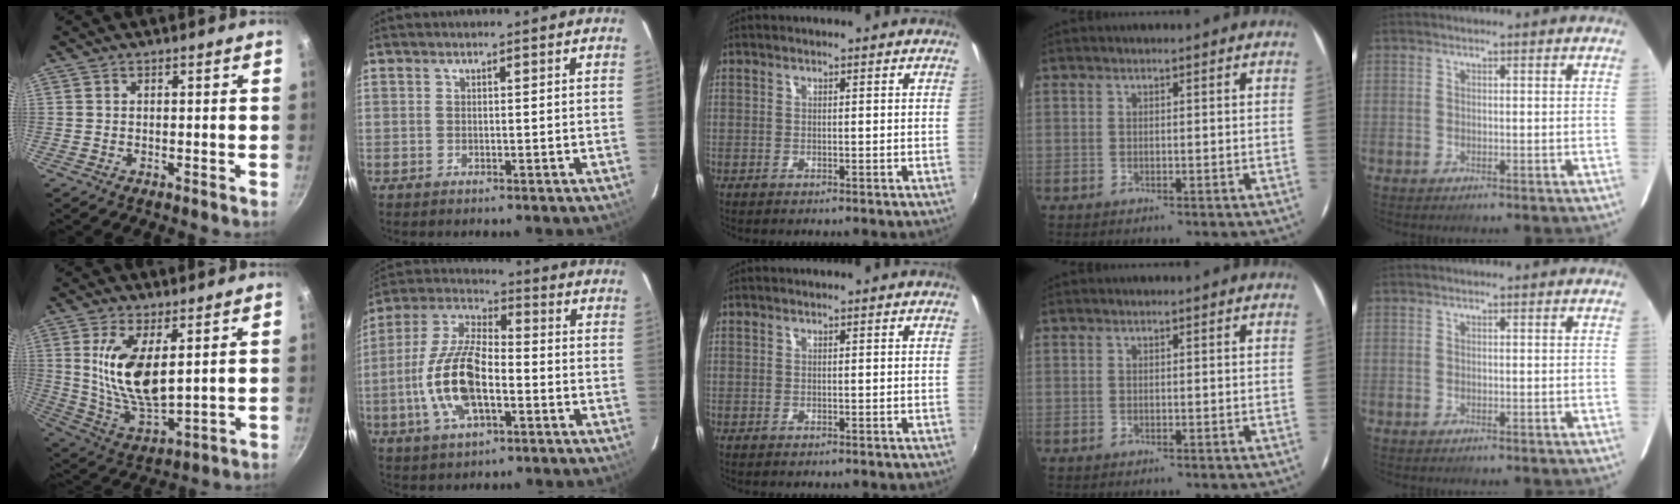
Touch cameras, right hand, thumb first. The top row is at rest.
{"thumb": {"total": 13.7, "force": [3.4, 5.9, 11.8], "torque": [-0.223, -0.033, 0.075]}, "index": {"total": 15.1, "force": [-4.0, 6.4, 13.1], "torque": [-0.279, 0.000, -0.077]}}